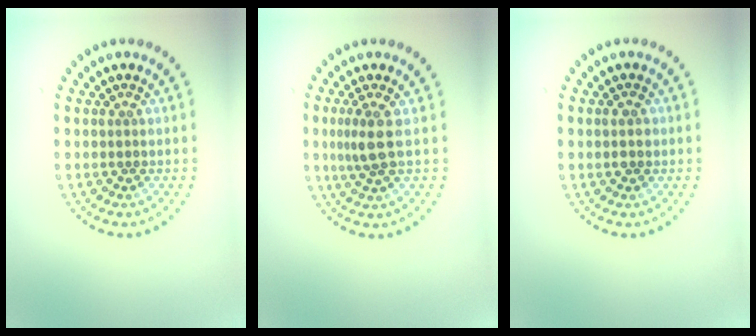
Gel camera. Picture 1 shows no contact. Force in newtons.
{"total": 2.3, "press": 1.9, "slide": 1.3}
{"total": 1.6, "press": 1.6, "slide": 0.1}